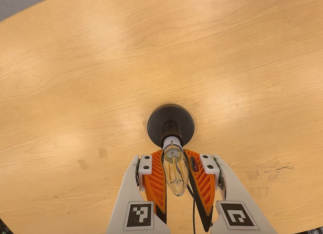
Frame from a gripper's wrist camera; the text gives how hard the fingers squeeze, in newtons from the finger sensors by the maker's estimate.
{"total": 18.8, "left": 18.2, "right": 19.5}